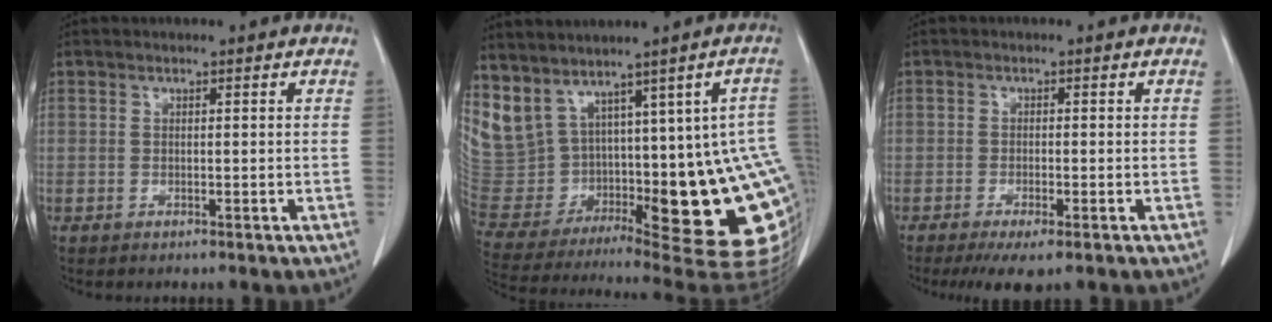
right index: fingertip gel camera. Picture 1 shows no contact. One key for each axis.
{"total": 22.7, "fx": 1.9, "fy": 6.1, "fz": 21.8, "tx": -0.280, "ty": 0.000, "tz": 0.059}
{"total": 4.7, "fx": -3.0, "fy": 1.1, "fz": 3.5, "tx": -0.054, "ty": -0.011, "tz": -0.045}